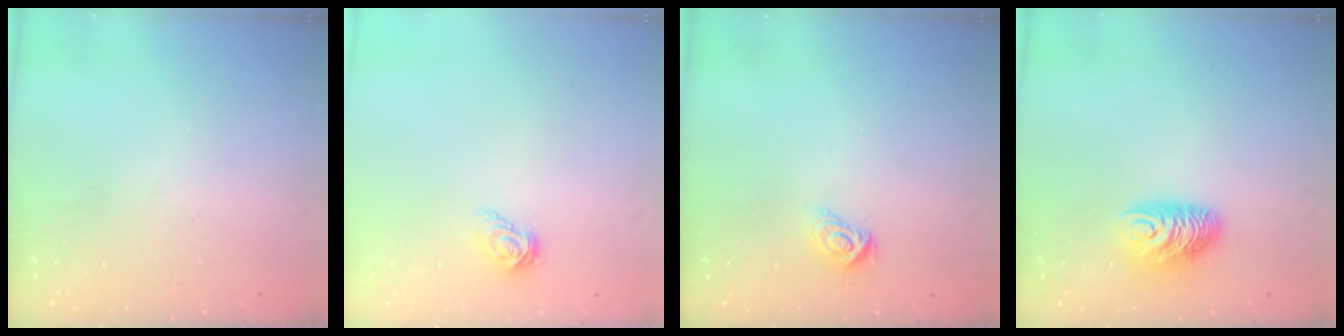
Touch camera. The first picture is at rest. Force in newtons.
{"total": 5.6, "press": 5.6, "slide": 0.4}
{"total": 6.0, "press": 6.0, "slide": 0.3}
{"total": 9.5, "press": 9.4, "slide": 0.8}